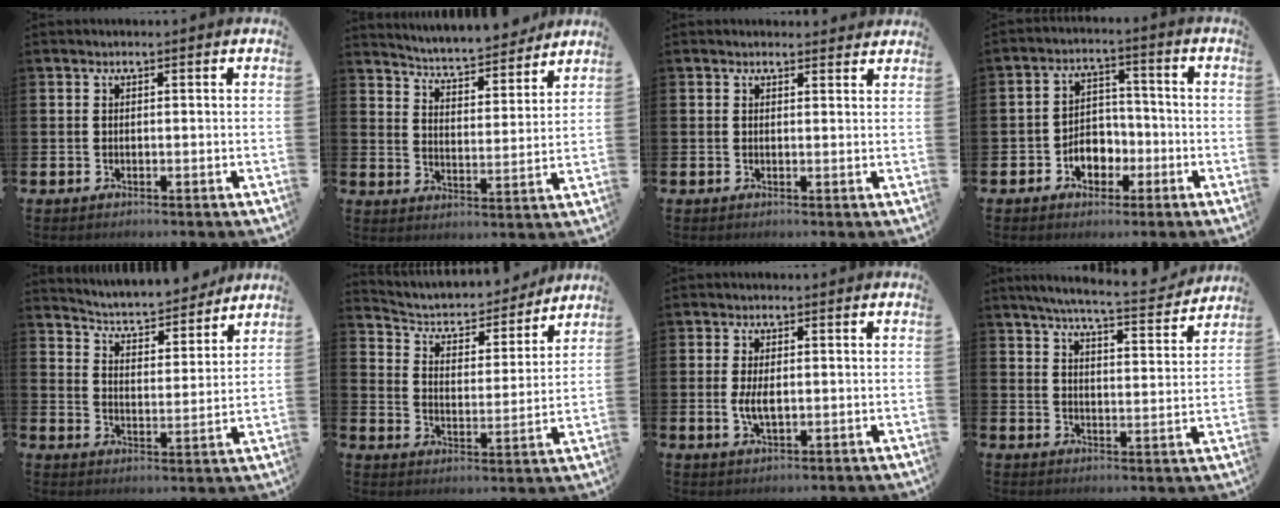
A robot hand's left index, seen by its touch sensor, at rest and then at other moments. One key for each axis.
{"total": 5.3, "fx": 5.3, "fy": 0.5, "fz": 0.5, "tx": -0.038, "ty": -0.045, "tz": 0.087}
{"total": 1.3, "fx": 1.2, "fy": 0.5, "fz": 0.0, "tx": 0.010, "ty": -0.003, "tz": 0.020}
{"total": 4.5, "fx": -2.0, "fy": 3.5, "fz": 2.0, "tx": -0.036, "ty": 0.004, "tz": -0.045}
{"total": 5.1, "fx": 5.0, "fy": 1.0, "fz": 0.9, "tx": -0.037, "ty": -0.049, "tz": 0.078}
{"total": 5.1, "fx": 4.6, "fy": 1.8, "fz": 0.9, "tx": -0.049, "ty": -0.039, "tz": 0.073}
{"total": 3.2, "fx": 0.0, "fy": 1.5, "fz": 2.8, "tx": -0.047, "ty": 0.001, "tz": -0.003}
{"total": 6.4, "fx": 6.0, "fy": 0.3, "fz": 2.3, "tx": -0.050, "ty": -0.043, "tz": 0.099}